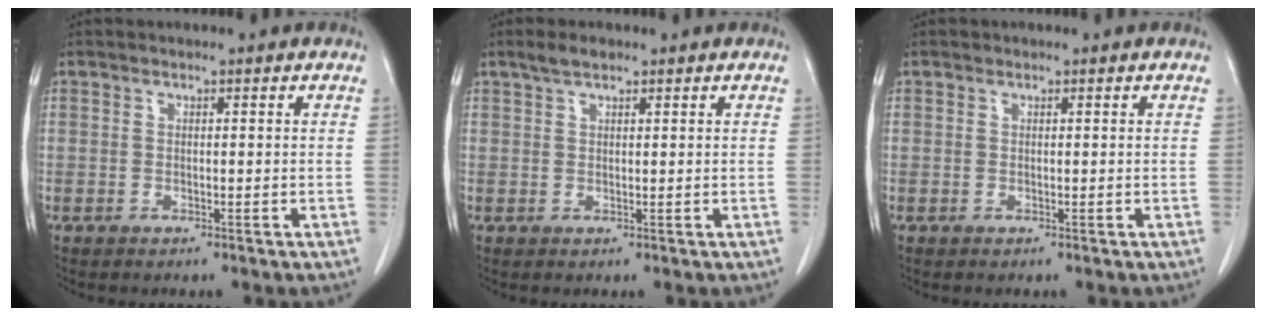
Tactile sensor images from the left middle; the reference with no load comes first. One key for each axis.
{"total": 2.2, "fx": 1.6, "fy": 0.7, "fz": 1.2, "tx": -0.029, "ty": 0.009, "tz": 0.032}
{"total": 0.0}